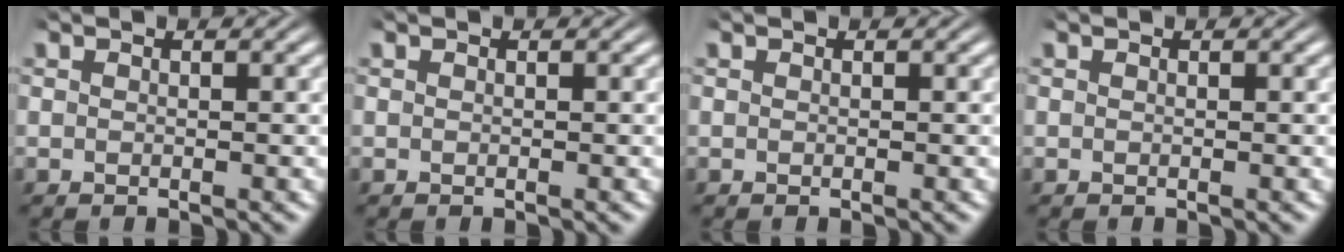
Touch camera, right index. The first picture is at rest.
{"total": 0.0}
{"total": 0.0}
{"total": 0.0}